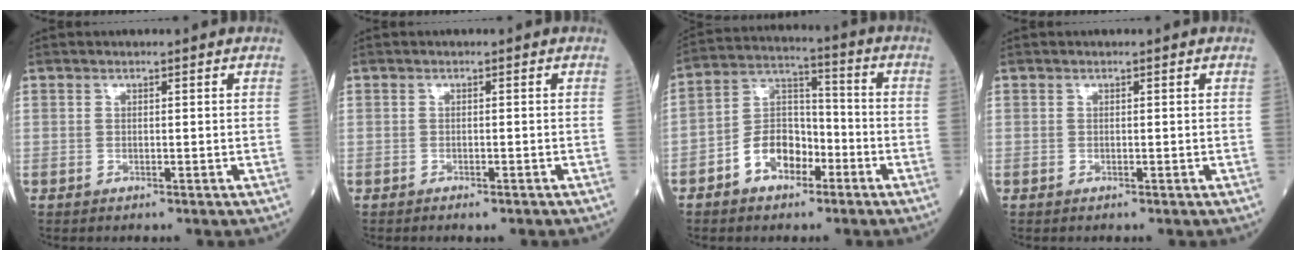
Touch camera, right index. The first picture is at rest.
{"total": 1.4, "force": [-1.2, 0.2, 0.8], "torque": [-0.013, -0.002, -0.013]}
{"total": 8.8, "force": [-4.2, 5.6, 5.4], "torque": [-0.110, 0.028, -0.075]}
{"total": 0.0}